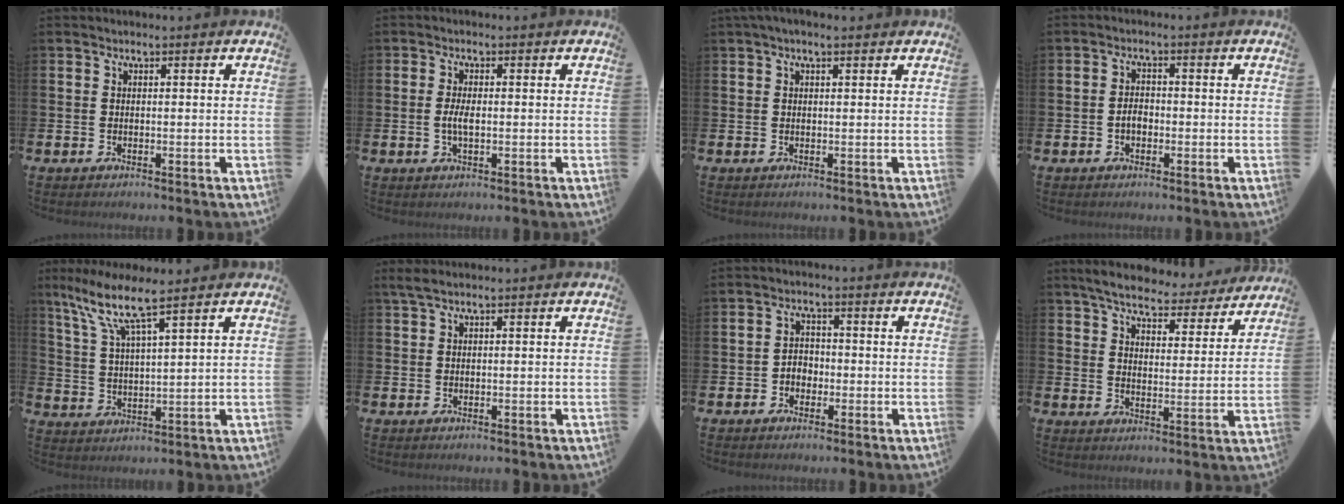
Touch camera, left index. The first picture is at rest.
{"total": 2.5, "force": [-0.1, 1.0, 2.3], "torque": [-0.037, -0.001, -0.005]}
{"total": 1.3, "force": [0.9, 0.2, 0.9], "torque": [-0.013, 0.001, 0.013]}
{"total": 2.2, "force": [-0.5, 1.5, 1.5], "torque": [-0.014, 0.000, -0.015]}
{"total": 7.7, "force": [6.0, 0.7, 4.8], "torque": [-0.114, -0.022, 0.102]}
{"total": 1.4, "force": [0.9, 0.1, 1.0], "torque": [-0.023, 0.004, 0.015]}
{"total": 2.3, "force": [-1.0, 1.9, 0.9], "torque": [-0.014, 0.005, -0.025]}
{"total": 6.2, "force": [5.9, 1.3, 1.7], "torque": [-0.050, -0.037, 0.098]}